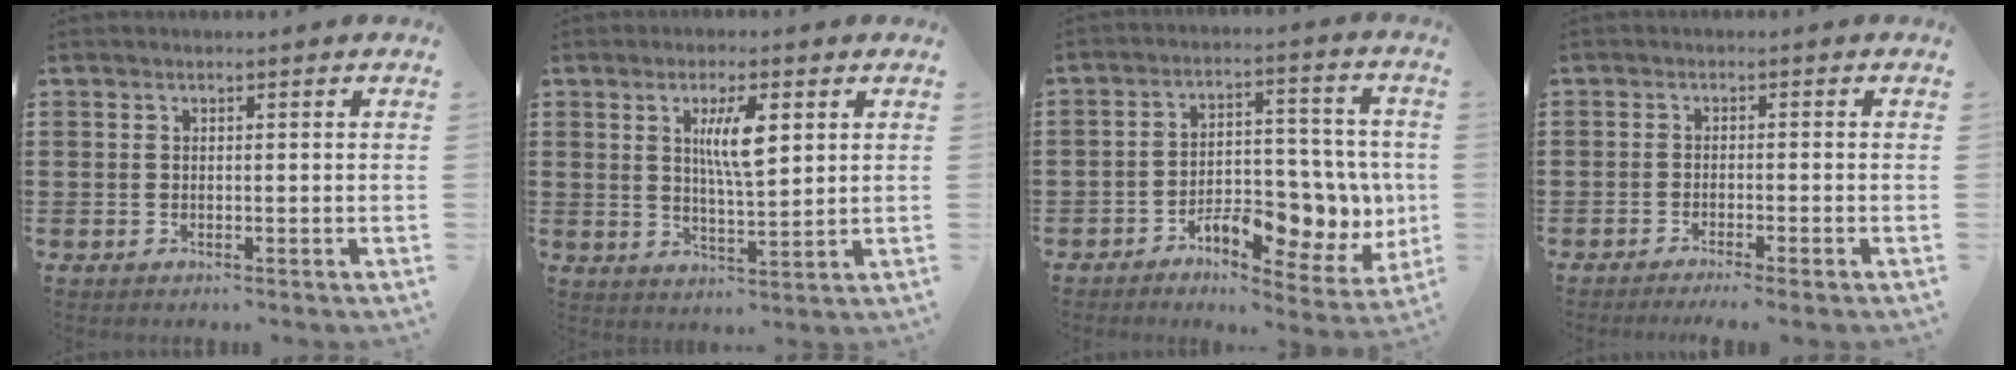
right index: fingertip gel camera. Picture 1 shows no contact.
{"total": 6.4, "force": [2.1, 1.7, 5.8], "torque": [-0.112, 0.004, 0.032]}
{"total": 9.9, "force": [-3.5, 5.3, 7.6], "torque": [-0.107, 0.005, -0.058]}
{"total": 1.4, "force": [-1.2, -0.3, 0.7], "torque": [-0.012, -0.001, -0.023]}